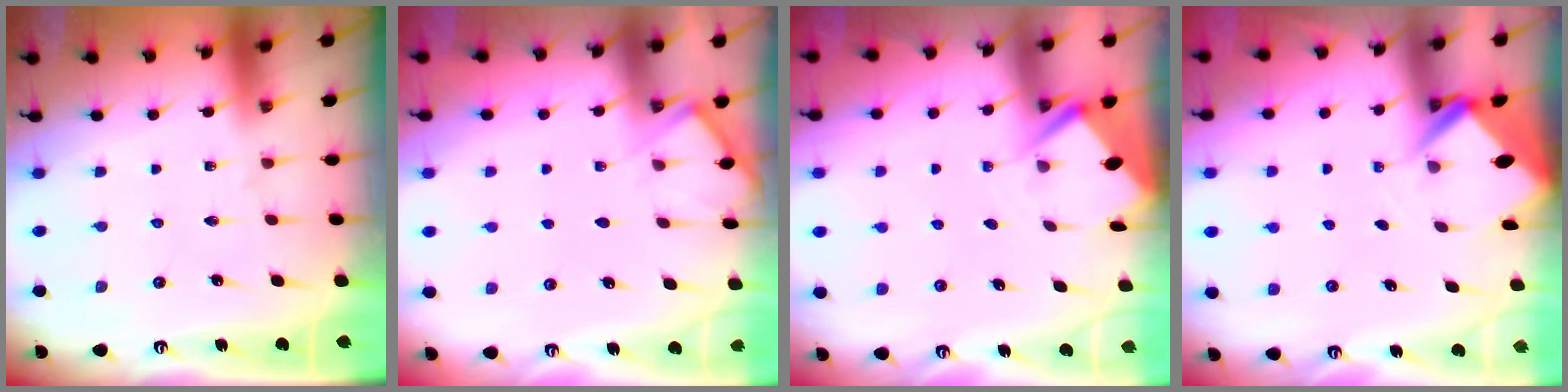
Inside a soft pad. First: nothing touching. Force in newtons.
{"total": 6.2, "press": 6.2, "slide": 0.4}
{"total": 2.8, "press": 2.8, "slide": 0.3}
{"total": 2.8, "press": 2.8, "slide": 0.1}